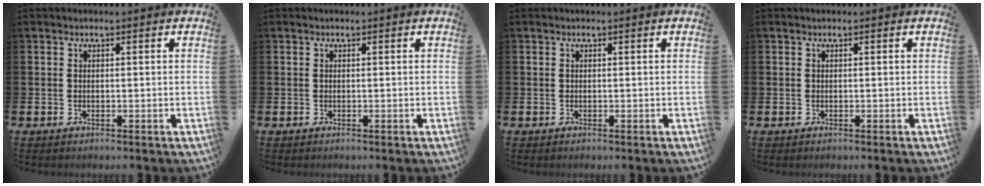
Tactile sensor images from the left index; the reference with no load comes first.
{"total": 0.0}
{"total": 0.0}
{"total": 0.0}